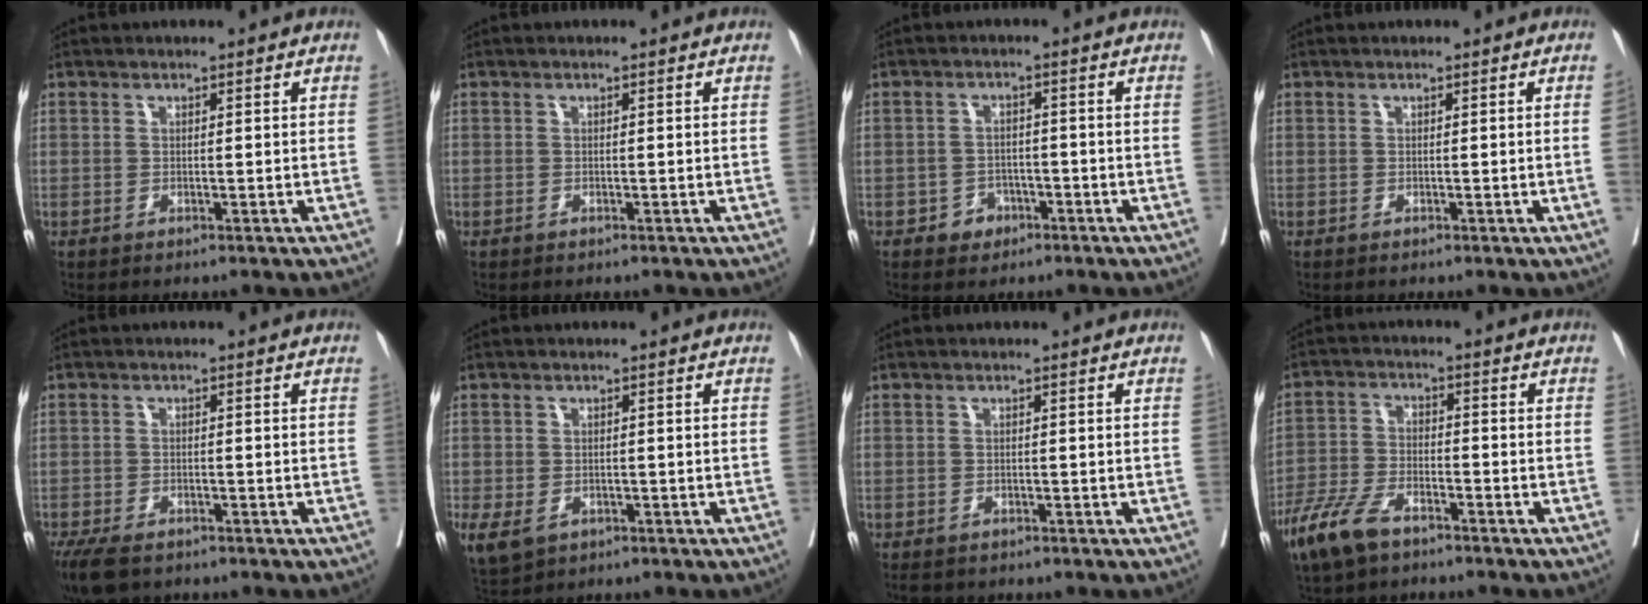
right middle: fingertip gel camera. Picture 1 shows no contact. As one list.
[{"total": 0.0}, {"total": 3.0, "force": [-1.7, 2.4, 0.9], "torque": [-0.005, 0.010, -0.022]}, {"total": 1.0, "force": [-0.1, -0.4, 0.9], "torque": [-0.012, -0.002, 0.000]}, {"total": 7.7, "force": [-5.5, 3.5, 4.1], "torque": [-0.081, -0.013, -0.088]}, {"total": 8.6, "force": [-3.7, 6.6, 4.0], "torque": [-0.110, -0.011, -0.049]}, {"total": 2.3, "force": [-1.9, 1.1, 0.7], "torque": [-0.013, -0.004, -0.026]}, {"total": 8.0, "force": [-5.7, 3.1, 4.7], "torque": [-0.111, -0.010, -0.110]}]